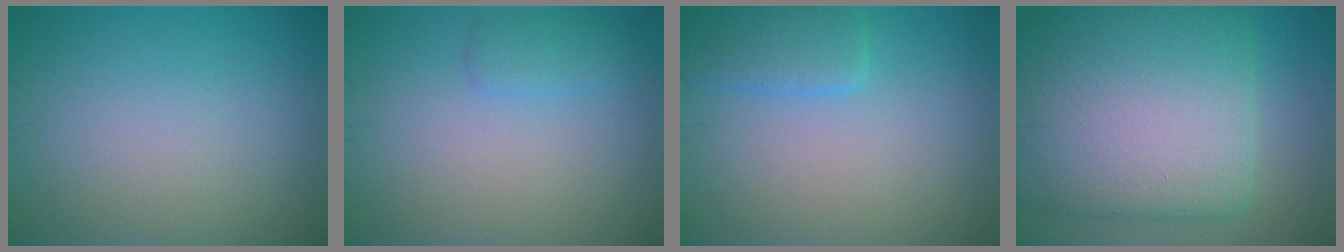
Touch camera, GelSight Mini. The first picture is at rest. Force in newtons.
{"total": 1.5, "press": 1.5, "slide": 0.1}
{"total": 3.0, "press": 3.0, "slide": 0.2}
{"total": 15.8, "press": 15.8, "slide": 0.3}